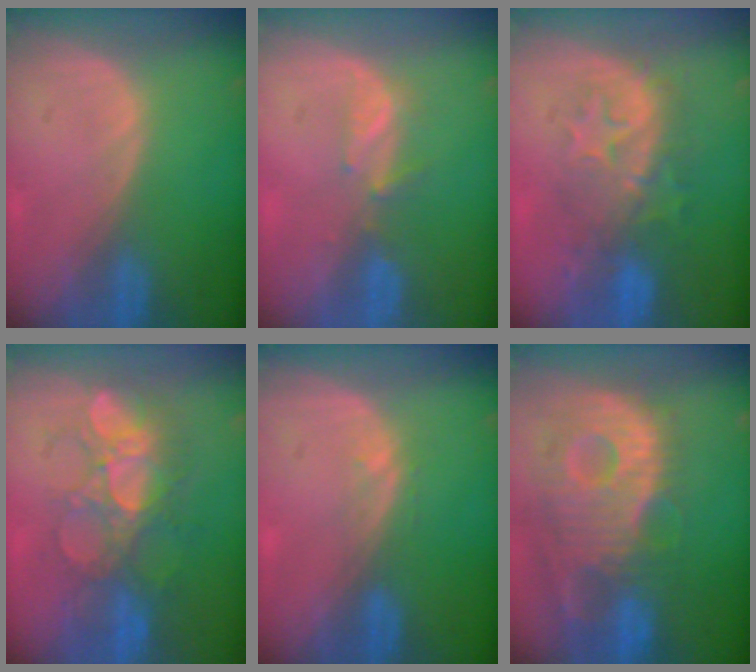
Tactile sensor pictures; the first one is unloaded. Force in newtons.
{"total": 2.7, "press": 2.6, "slide": 0.8}
{"total": 8.3, "press": 8.2, "slide": 1.0}
{"total": 8.8, "press": 8.5, "slide": 2.3}
{"total": 1.0, "press": 1.0, "slide": 0.2}
{"total": 13.0, "press": 11.3, "slide": 6.3}